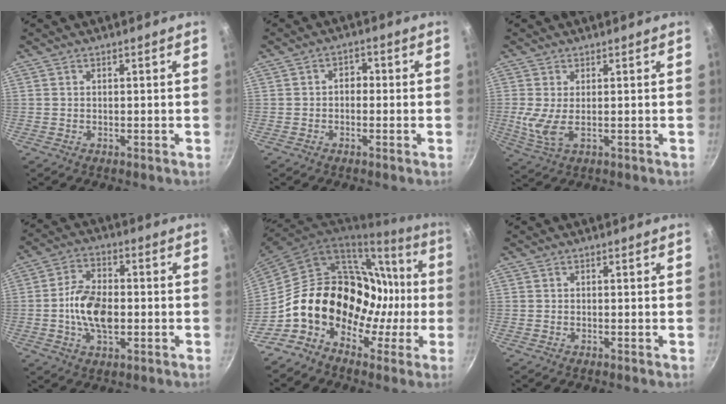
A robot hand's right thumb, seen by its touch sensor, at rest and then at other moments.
{"total": 2.5, "force": [-0.4, 1.9, 1.5], "torque": [-0.009, 0.009, -0.011]}
{"total": 4.9, "force": [0.3, 1.9, 4.5], "torque": [-0.102, -0.010, 0.014]}
{"total": 10.5, "force": [-1.3, 6.1, 8.4], "torque": [-0.149, 0.015, -0.031]}
{"total": 22.5, "force": [-4.0, 17.8, 13.2], "torque": [-0.159, 0.072, -0.065]}
{"total": 0.0}